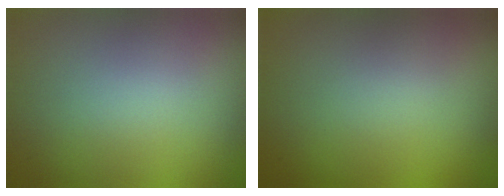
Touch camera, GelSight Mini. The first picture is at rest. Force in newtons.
{"total": 0.0}